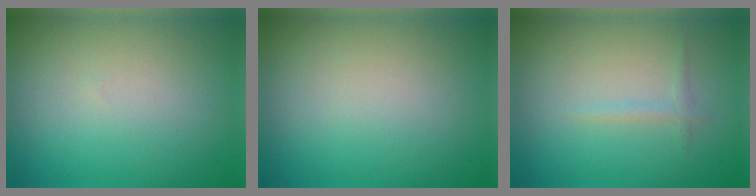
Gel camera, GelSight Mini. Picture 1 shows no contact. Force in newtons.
{"total": 0.0}
{"total": 0.8, "press": 0.8, "slide": 0.0}